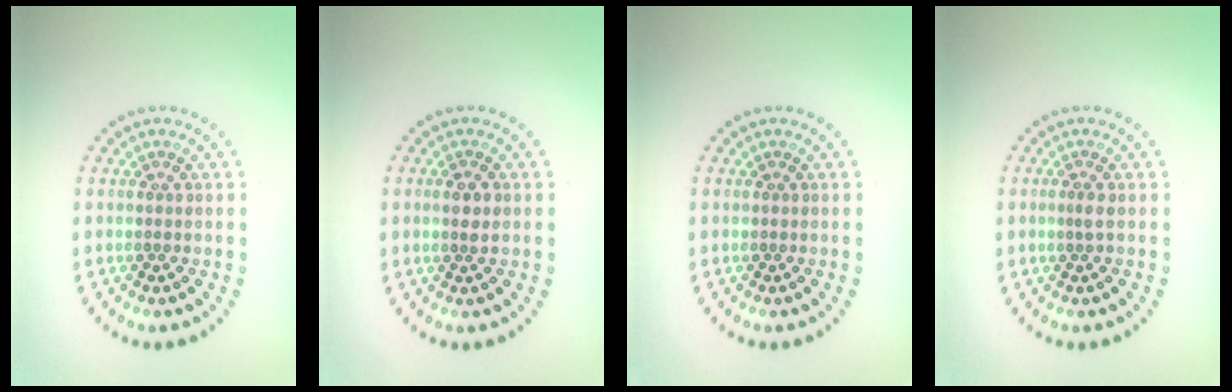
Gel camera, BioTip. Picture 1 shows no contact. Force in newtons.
{"total": 1.3, "press": 1.2, "slide": 0.5}
{"total": 0.0}
{"total": 0.9, "press": 0.5, "slide": 0.7}